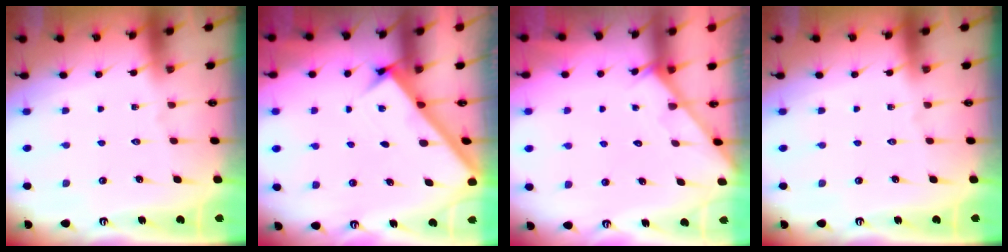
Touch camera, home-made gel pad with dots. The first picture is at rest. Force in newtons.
{"total": 2.8, "press": 2.8, "slide": 0.4}
{"total": 2.1, "press": 2.1, "slide": 0.1}
{"total": 0.0}